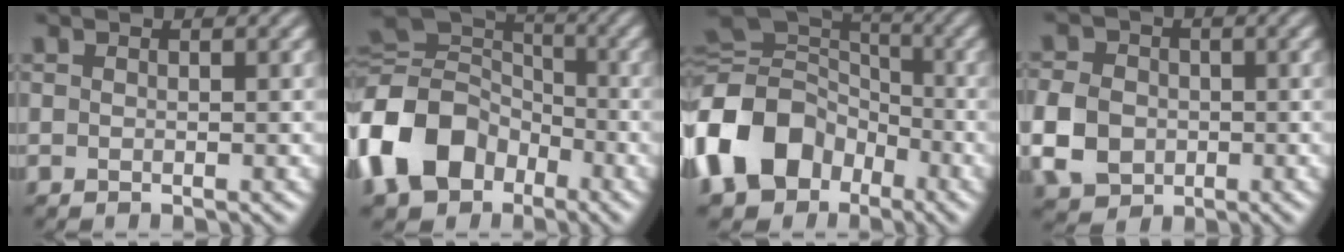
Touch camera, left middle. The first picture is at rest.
{"total": 11.9, "force": [-4.3, 9.2, 6.2], "torque": [-0.152, -0.011, -0.097]}
{"total": 13.3, "force": [-5.0, 10.5, 6.6], "torque": [-0.156, -0.013, -0.106]}
{"total": 5.2, "force": [-1.0, 4.5, 2.5], "torque": [-0.066, 0.005, -0.031]}